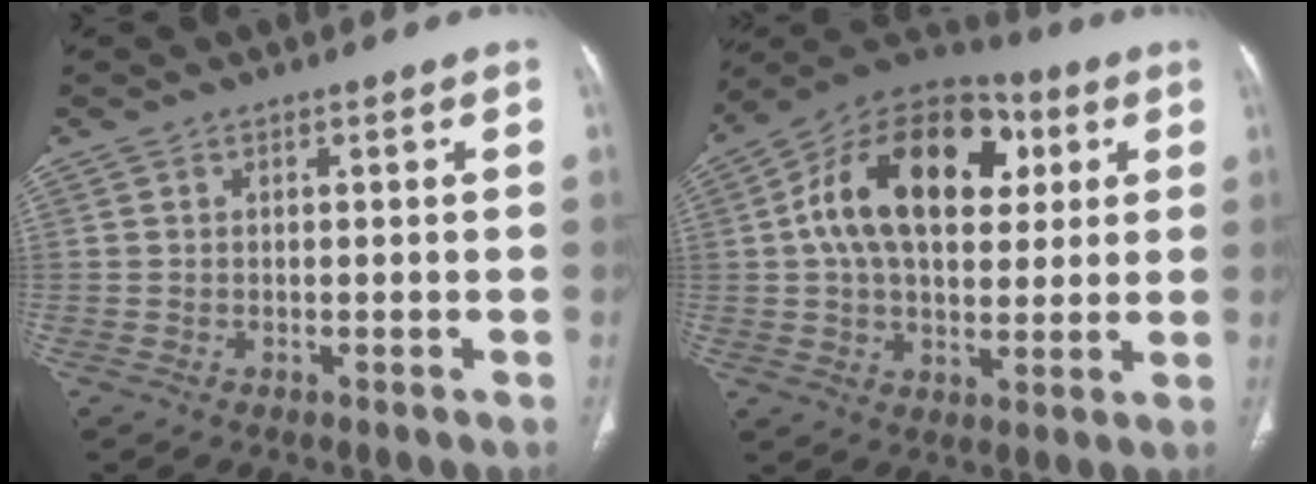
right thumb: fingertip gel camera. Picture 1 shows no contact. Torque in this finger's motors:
{"motor_torque": [1.63, 3.38, 1.11, -0.41, 0.49]}